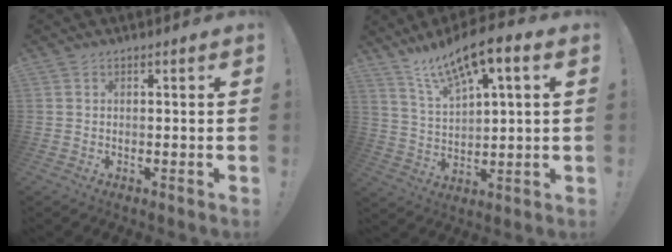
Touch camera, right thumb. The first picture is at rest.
{"total": 11.9, "force": [7.9, 3.3, 8.3], "torque": [-0.154, -0.039, 0.140]}